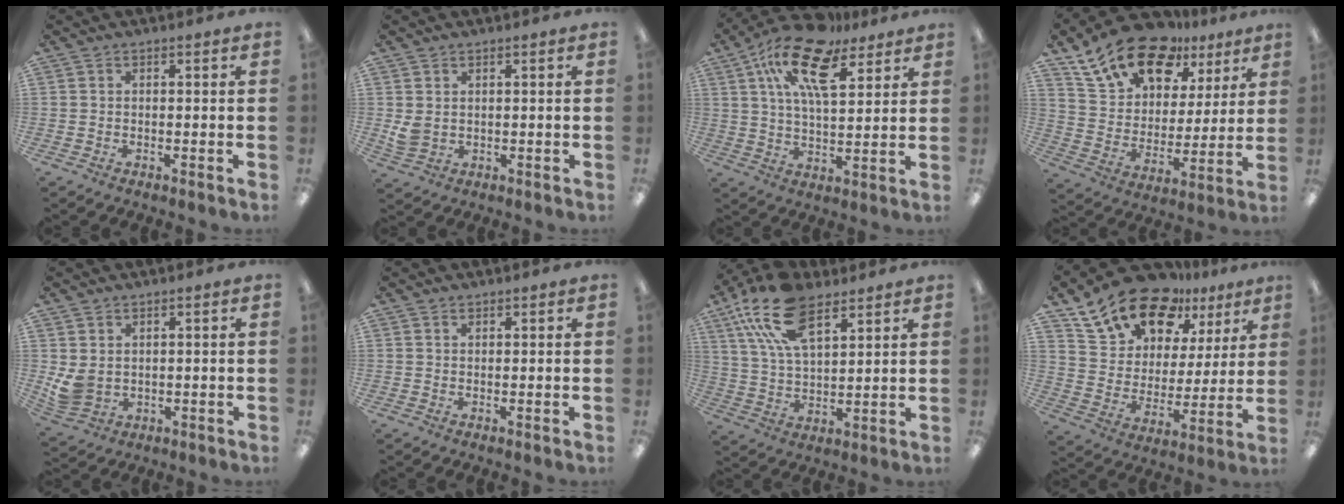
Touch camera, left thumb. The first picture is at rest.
{"total": 3.1, "force": [1.0, 2.3, 1.7], "torque": [-0.033, -0.007, 0.018]}
{"total": 17.8, "force": [10.2, 7.8, 12.4], "torque": [-0.230, -0.037, 0.176]}
{"total": 19.2, "force": [13.3, 10.1, 9.4], "torque": [-0.165, -0.079, 0.239]}
{"total": 4.8, "force": [1.7, 3.7, 2.6], "torque": [-0.070, -0.014, 0.034]}
{"total": 0.9, "force": [0.7, 0.3, 0.4], "torque": [-0.010, 0.000, 0.013]}
{"total": 17.8, "force": [10.1, 8.6, 11.8], "torque": [-0.252, -0.027, 0.179]}
{"total": 18.7, "force": [14.1, 9.6, 7.6], "torque": [-0.153, -0.086, 0.255]}